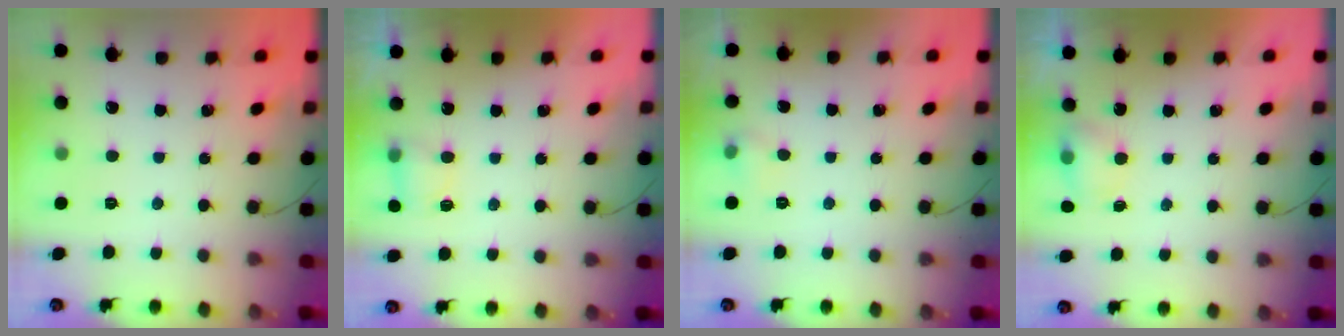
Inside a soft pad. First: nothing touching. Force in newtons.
{"total": 5.3, "press": 5.1, "slide": 1.3}
{"total": 5.3, "press": 5.1, "slide": 1.5}
{"total": 4.8, "press": 4.6, "slide": 1.0}